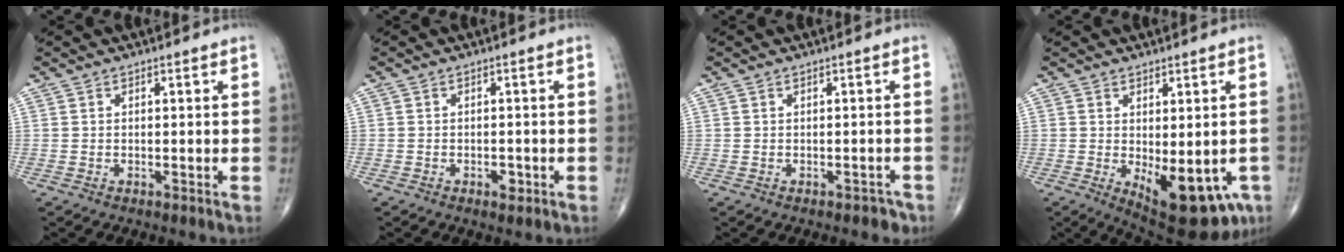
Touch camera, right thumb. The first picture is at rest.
{"total": 1.8, "force": [-0.8, 1.1, 1.2], "torque": [-0.011, 0.002, -0.012]}
{"total": 1.7, "force": [-1.1, 1.1, 0.7], "torque": [-0.001, 0.011, -0.010]}
{"total": 14.6, "force": [-5.6, 6.6, 11.7], "torque": [-0.125, 0.004, -0.058]}